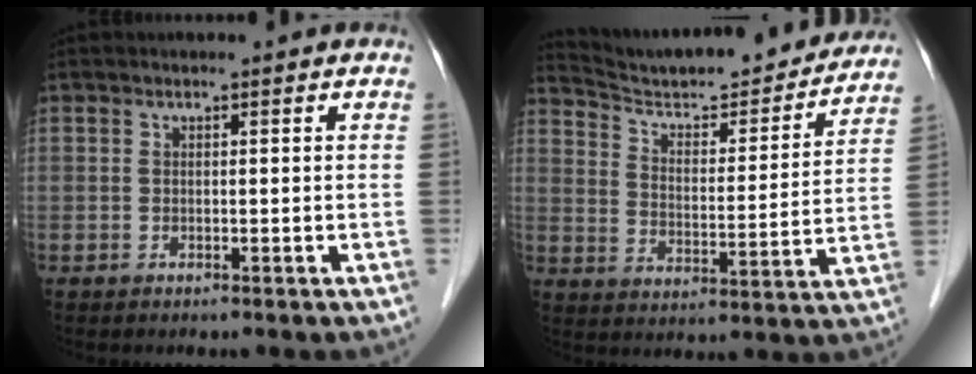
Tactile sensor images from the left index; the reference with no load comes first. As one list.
[{"total": 21.3, "force": [20.0, 2.6, 7.0], "torque": [-0.107, -0.026, 0.281]}]